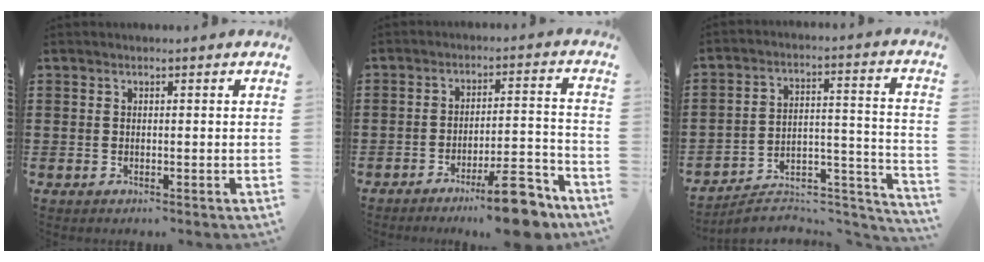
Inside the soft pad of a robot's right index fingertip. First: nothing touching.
{"total": 10.6, "force": [-8.0, 1.7, 6.7], "torque": [-0.093, 0.025, -0.140]}
{"total": 6.0, "force": [-5.3, 2.1, 1.7], "torque": [-0.023, 0.010, -0.103]}